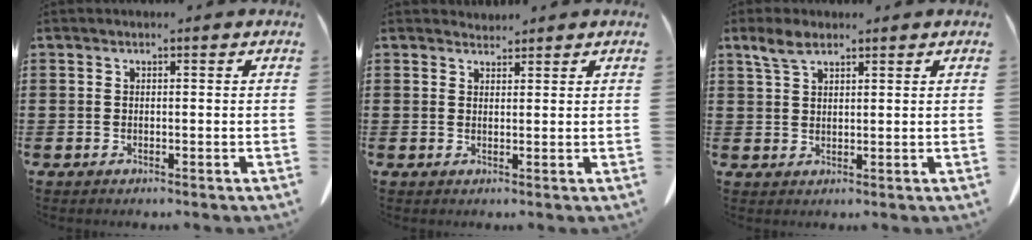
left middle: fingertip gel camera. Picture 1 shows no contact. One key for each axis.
{"total": 1.5, "fx": 1.5, "fy": 0.3, "fz": -0.1, "tx": -0.001, "ty": 0.002, "tz": 0.029}
{"total": 3.7, "fx": 2.4, "fy": 1.6, "fz": 2.4, "tx": -0.053, "ty": 0.005, "tz": 0.044}